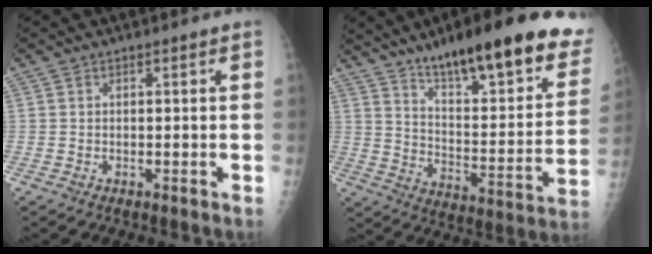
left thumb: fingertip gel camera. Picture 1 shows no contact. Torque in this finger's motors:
{"motor_torque": [0.93, 0.87, 1.45, -1.32, 0.14]}